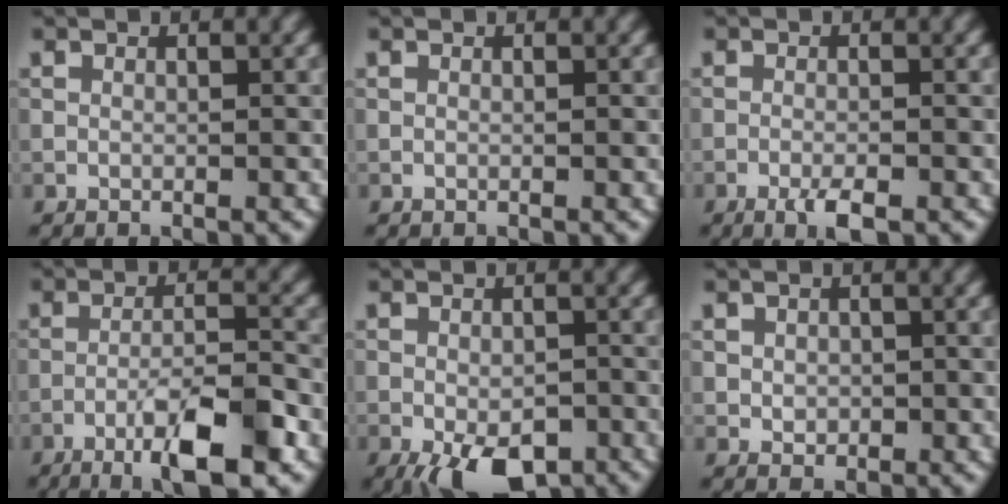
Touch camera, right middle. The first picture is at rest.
{"total": 0.0}
{"total": 2.3, "force": [-1.3, 0.4, 1.8], "torque": [-0.036, -0.001, -0.027]}
{"total": 7.0, "force": [-3.8, 1.3, 5.8], "torque": [-0.100, 0.007, -0.067]}
{"total": 7.1, "force": [-3.9, 3.3, 4.9], "torque": [-0.076, -0.017, -0.055]}
{"total": 1.3, "force": [0.1, 1.2, 0.7], "torque": [-0.011, -0.003, 0.003]}